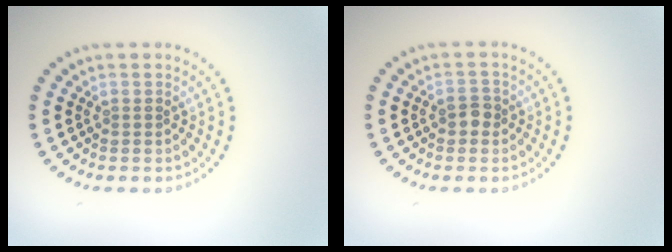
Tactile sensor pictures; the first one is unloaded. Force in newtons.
{"total": 1.6, "press": 1.6, "slide": 0.5}